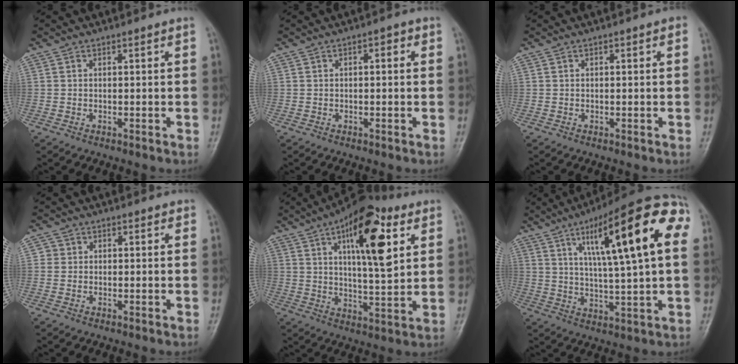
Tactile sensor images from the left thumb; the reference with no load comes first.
{"total": 1.6, "force": [0.4, 0.7, 1.4], "torque": [-0.012, 0.005, -0.002]}
{"total": 0.9, "force": [0.2, 0.4, 0.8], "torque": [-0.008, 0.007, 0.000]}
{"total": 1.8, "force": [0.5, 1.7, -0.1], "torque": [0.017, 0.000, 0.000]}
{"total": 17.6, "force": [7.0, 6.6, 14.8], "torque": [-0.196, -0.019, 0.104]}
{"total": 22.5, "force": [7.0, 4.9, 20.8], "torque": [-0.292, 0.010, 0.100]}